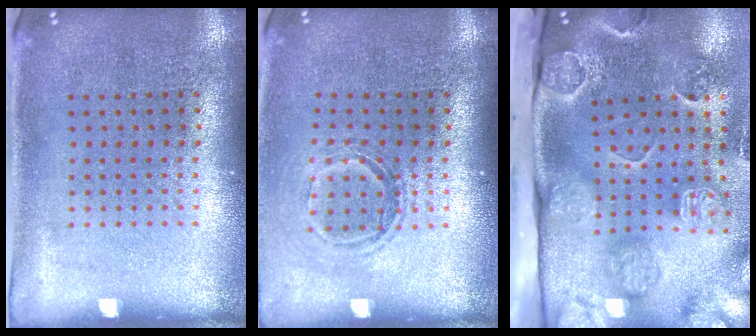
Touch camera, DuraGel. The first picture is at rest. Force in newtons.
{"total": 1.5, "press": 1.2, "slide": 0.9}
{"total": 4.7, "press": 3.4, "slide": 3.2}